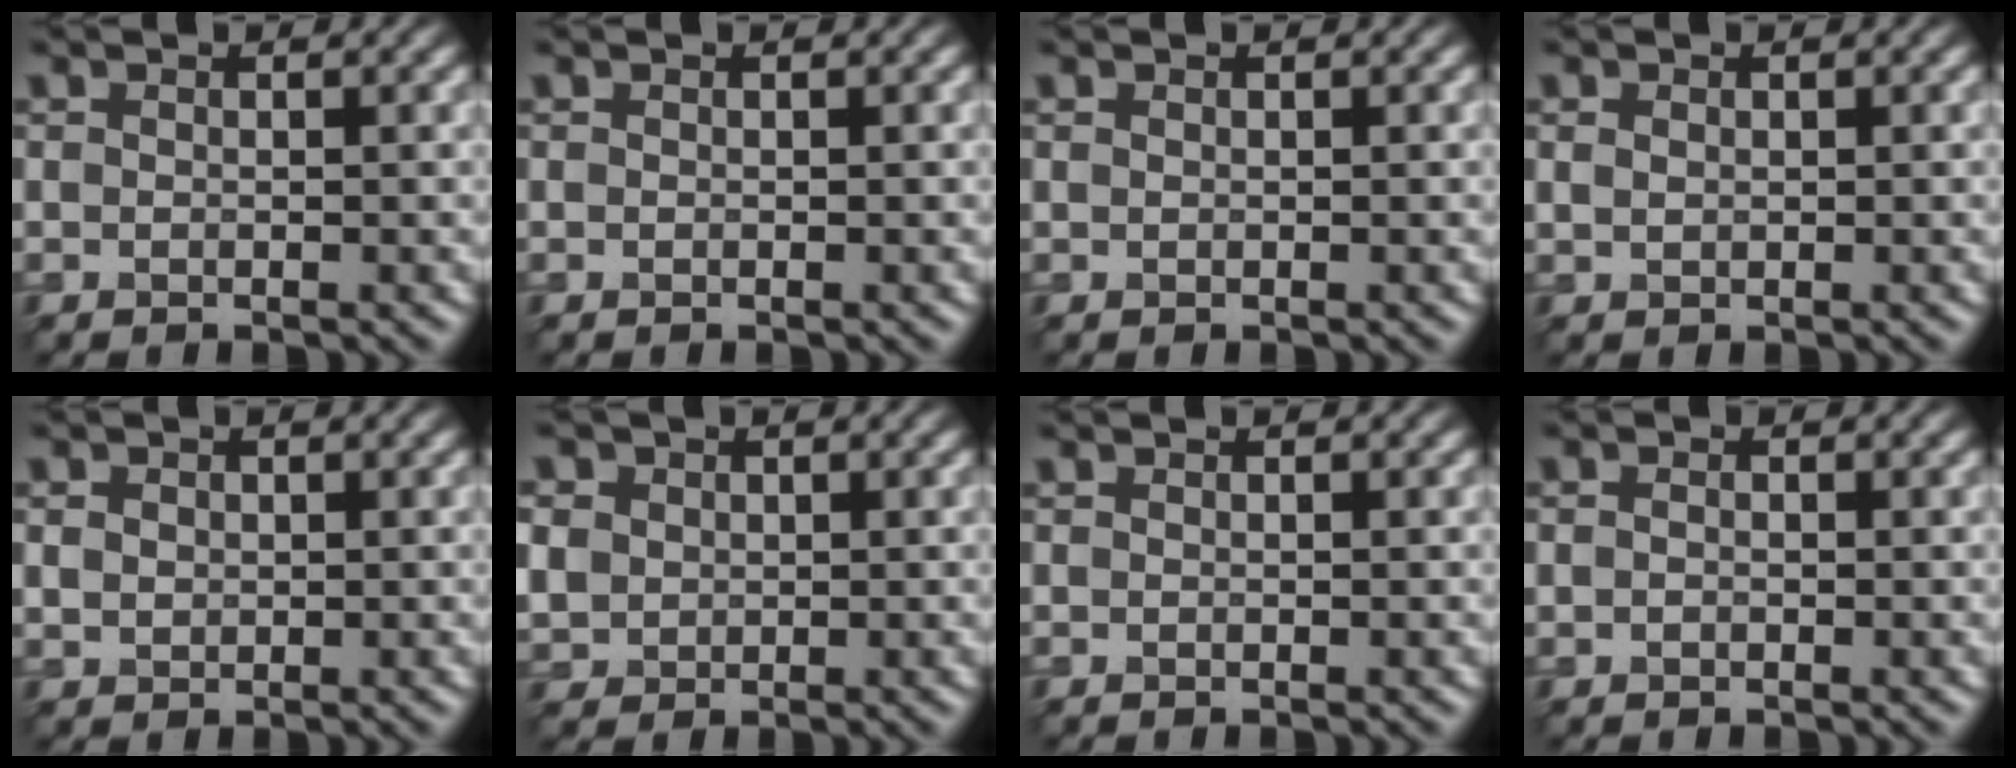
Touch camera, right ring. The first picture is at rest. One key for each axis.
{"total": 0.0}
{"total": 0.0}
{"total": 0.7, "fx": 0.3, "fy": 0.5, "fz": 0.5, "tx": -0.014, "ty": -0.003, "tz": 0.007}
{"total": 1.3, "fx": 0.3, "fy": 1.1, "fz": 0.6, "tx": -0.013, "ty": -0.003, "tz": 0.006}
{"total": 5.0, "fx": 1.4, "fy": 4.3, "fz": 2.2, "tx": -0.083, "ty": 0.018, "tz": 0.019}
{"total": 0.0}
{"total": 0.6, "fx": -0.1, "fy": 0.5, "fz": 0.4, "tx": -0.006, "ty": -0.002, "tz": -0.004}